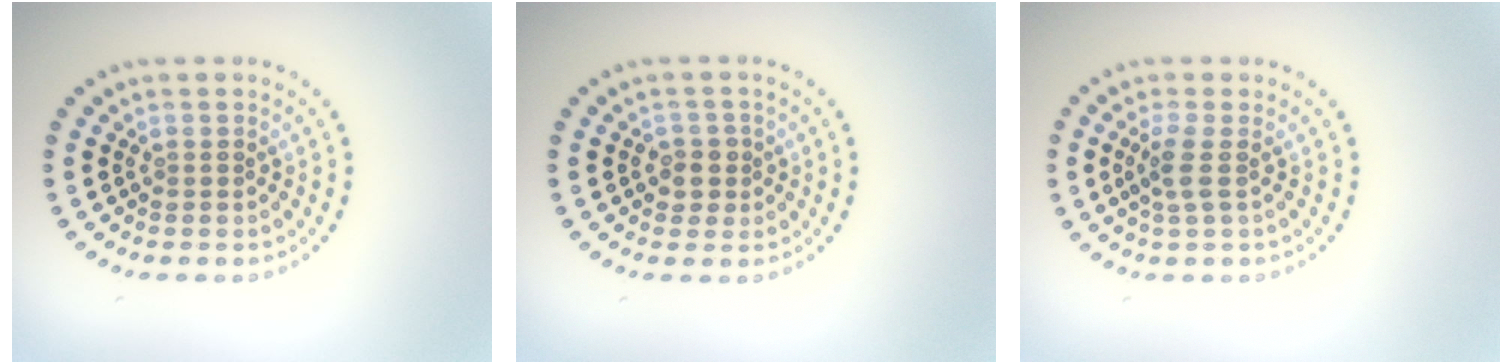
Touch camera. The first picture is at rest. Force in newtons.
{"total": 1.9, "press": 1.7, "slide": 0.7}
{"total": 1.8, "press": 1.4, "slide": 1.1}